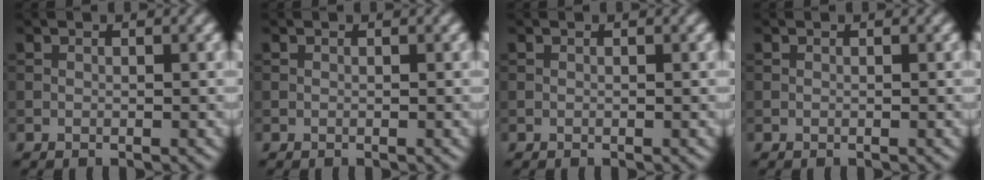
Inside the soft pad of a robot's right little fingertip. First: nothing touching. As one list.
[{"total": 0.0}, {"total": 0.0}, {"total": 0.0}]